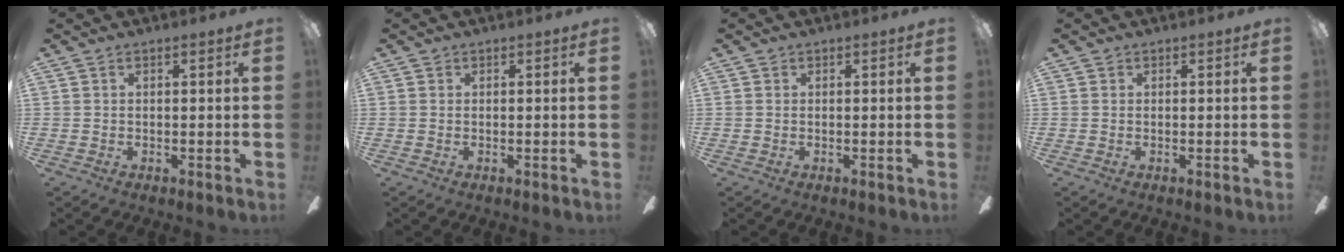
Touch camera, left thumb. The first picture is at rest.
{"total": 0.0}
{"total": 0.0}
{"total": 0.0}